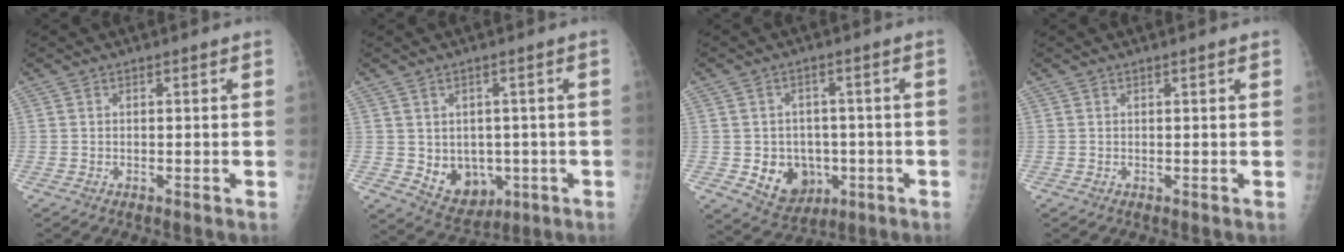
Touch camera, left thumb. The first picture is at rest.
{"total": 8.2, "force": [-1.3, 6.5, 4.9], "torque": [-0.045, -0.002, 0.003]}
{"total": 9.1, "force": [-2.0, 7.6, 4.6], "torque": [-0.037, 0.007, -0.015]}
{"total": 0.6, "force": [0.4, 0.0, 0.5], "torque": [-0.009, 0.001, 0.004]}